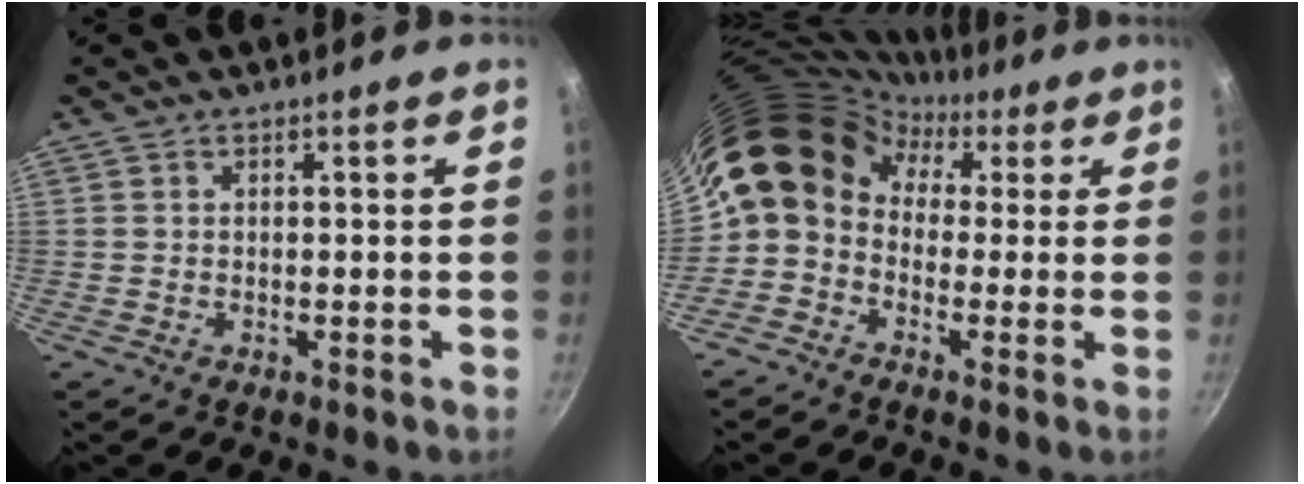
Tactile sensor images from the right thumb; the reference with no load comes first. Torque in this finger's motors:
{"motor_torque": [2.33, 2.41, 0.88, -0.77, 0.17]}